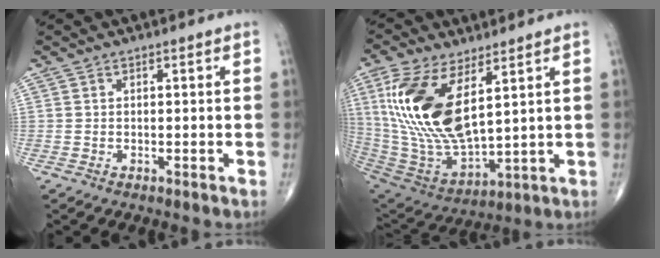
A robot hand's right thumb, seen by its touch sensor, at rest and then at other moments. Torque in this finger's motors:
{"motor_torque": [0.47, 4.53, 2.14, 0.62, 0.78]}